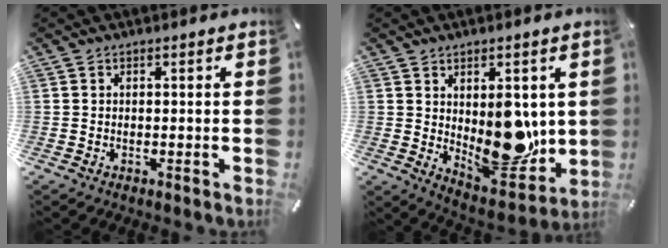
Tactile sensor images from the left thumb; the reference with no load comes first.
{"total": 13.9, "force": [1.1, 8.8, 10.7], "torque": [-0.118, -0.034, 0.035]}